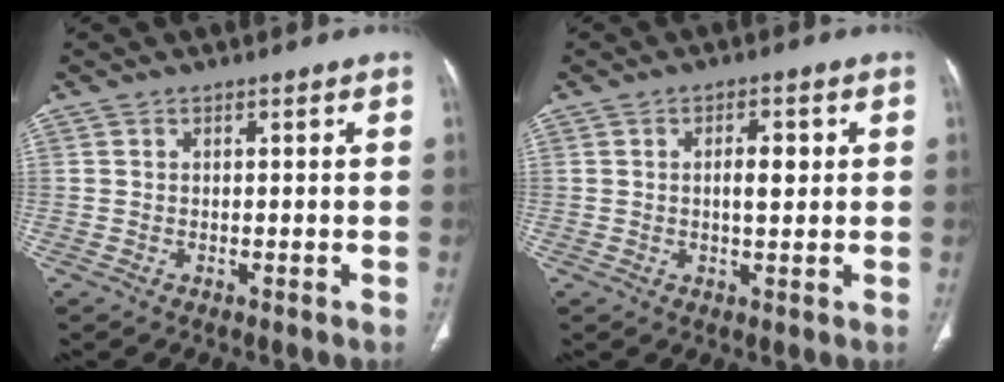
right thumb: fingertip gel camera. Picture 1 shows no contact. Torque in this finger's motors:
{"motor_torque": [-0.18, -0.42, -0.25, 0.11, 0.06]}